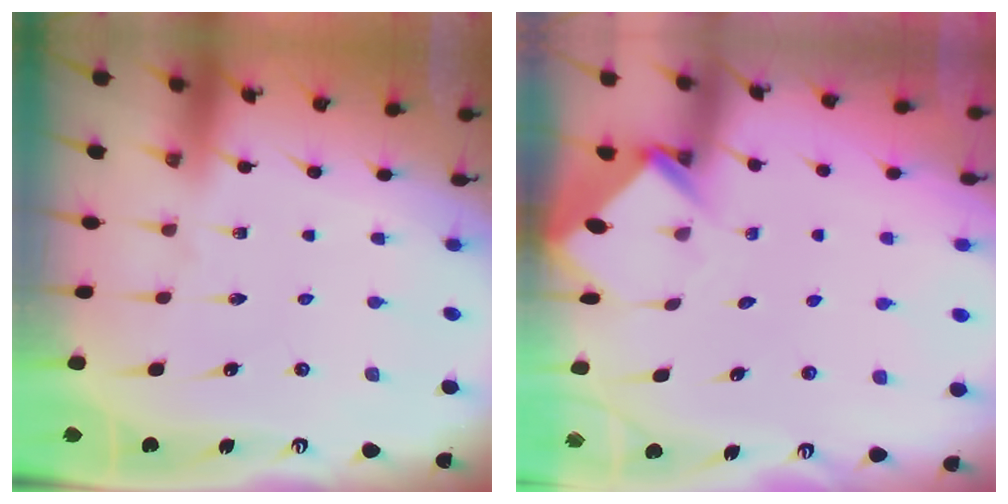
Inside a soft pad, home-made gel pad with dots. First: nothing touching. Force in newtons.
{"total": 3.8, "press": 3.8, "slide": 0.2}